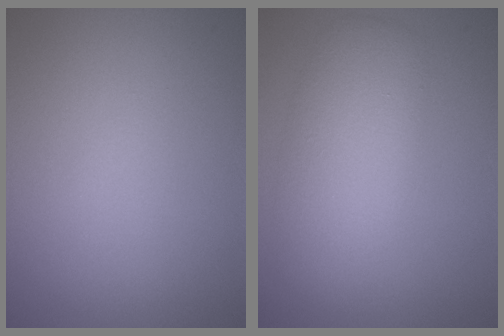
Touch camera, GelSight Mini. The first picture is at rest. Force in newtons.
{"total": 5.0, "press": 5.0, "slide": 0.2}